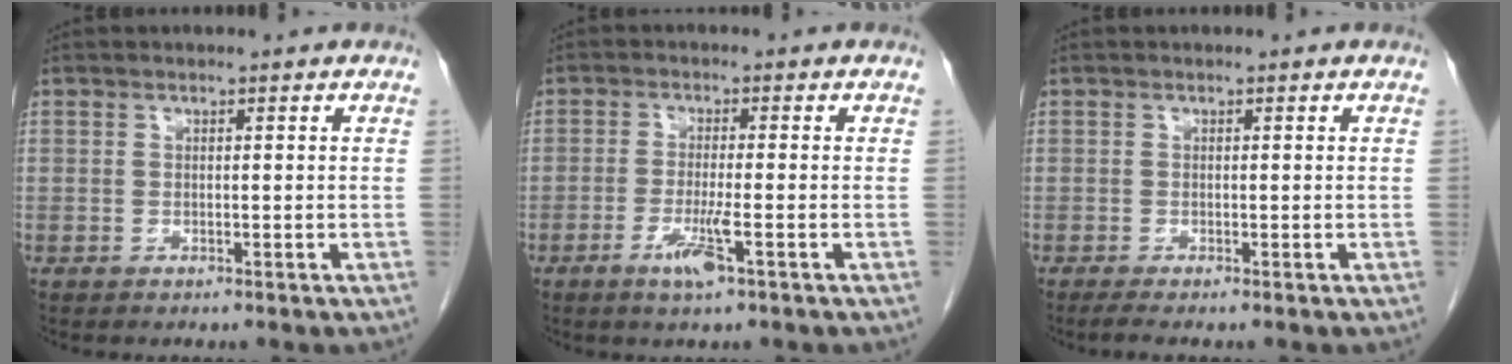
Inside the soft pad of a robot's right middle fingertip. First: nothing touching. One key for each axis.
{"total": 4.2, "fx": -2.0, "fy": -0.1, "fz": 3.7, "tx": -0.074, "ty": -0.010, "tz": -0.040}
{"total": 1.2, "fx": -0.9, "fy": -0.1, "fz": 0.8, "tx": -0.021, "ty": -0.005, "tz": -0.018}